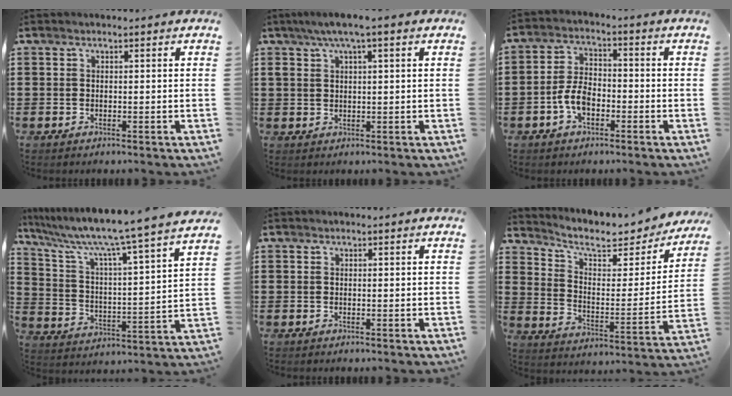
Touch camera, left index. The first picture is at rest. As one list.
[{"total": 3.6, "force": [1.3, 0.8, 3.2], "torque": [-0.062, 0.006, 0.022]}, {"total": 5.4, "force": [-2.1, 2.8, 4.0], "torque": [-0.097, 0.001, -0.046]}, {"total": 7.6, "force": [6.5, -0.9, 3.8], "torque": [-0.106, -0.060, 0.097]}, {"total": 0.0}, {"total": 6.8, "force": [5.3, 2.2, 3.6], "torque": [-0.080, -0.037, 0.084]}]